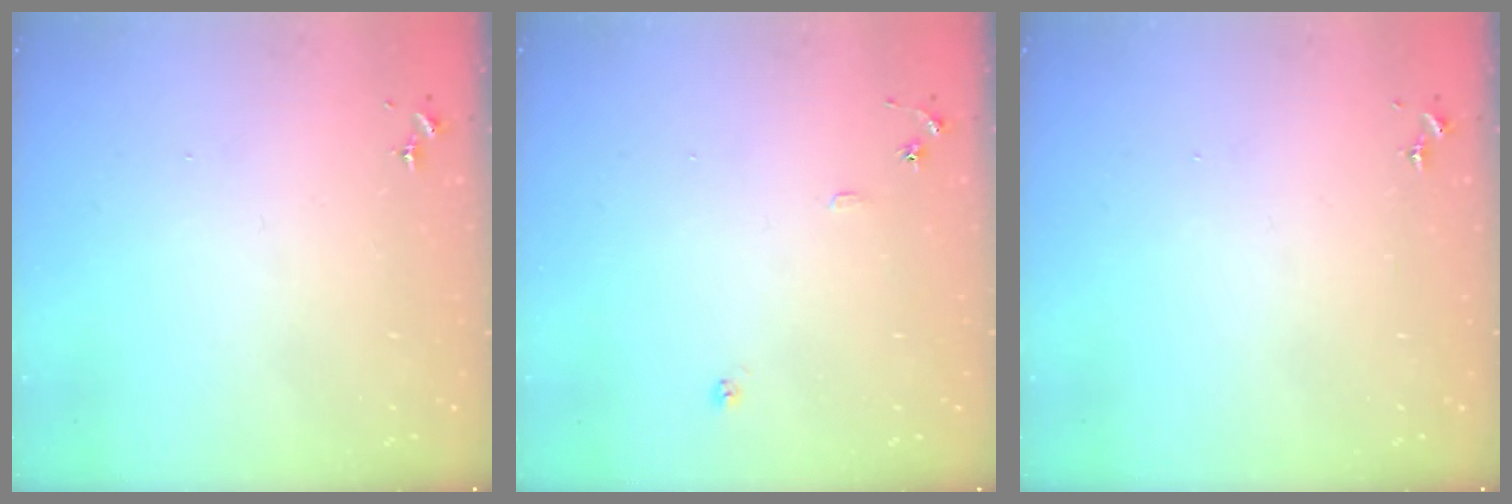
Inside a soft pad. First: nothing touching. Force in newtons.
{"total": 6.9, "press": 6.9, "slide": 0.7}
{"total": 0.0}